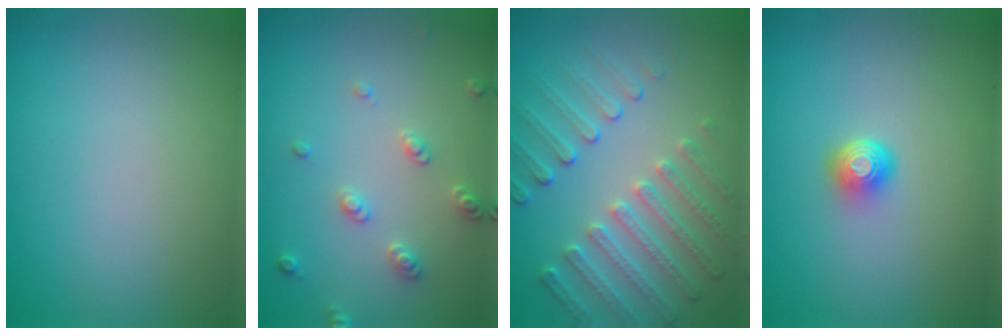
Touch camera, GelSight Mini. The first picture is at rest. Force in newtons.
{"total": 2.2, "press": 2.1, "slide": 0.6}
{"total": 4.9, "press": 3.8, "slide": 3.1}
{"total": 2.0, "press": 1.3, "slide": 1.5}